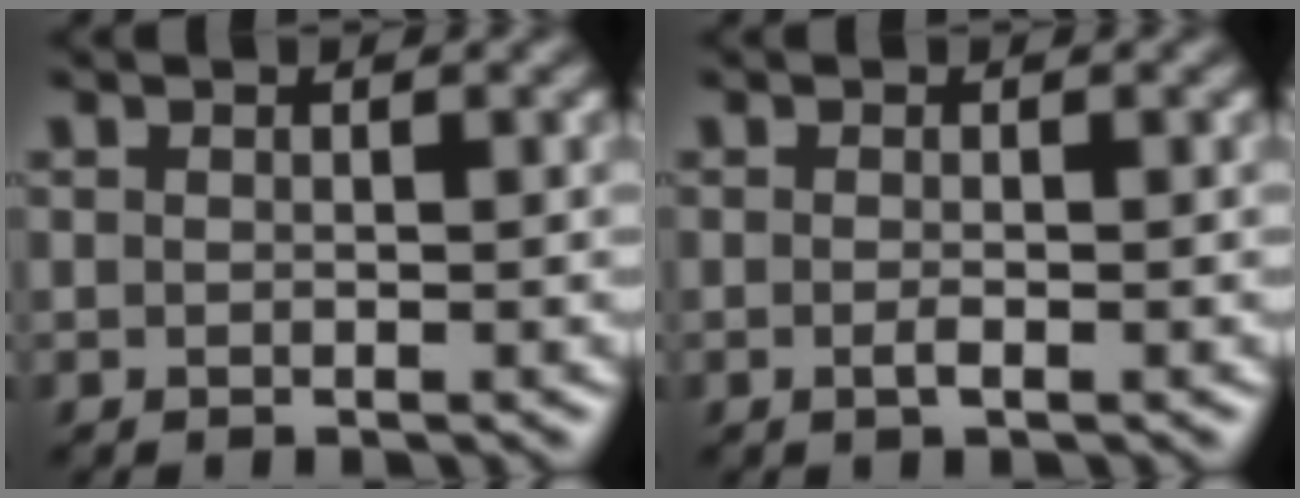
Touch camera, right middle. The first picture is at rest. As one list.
[{"total": 0.9, "force": [-0.3, 0.2, 0.8], "torque": [-0.016, -0.003, -0.007]}]